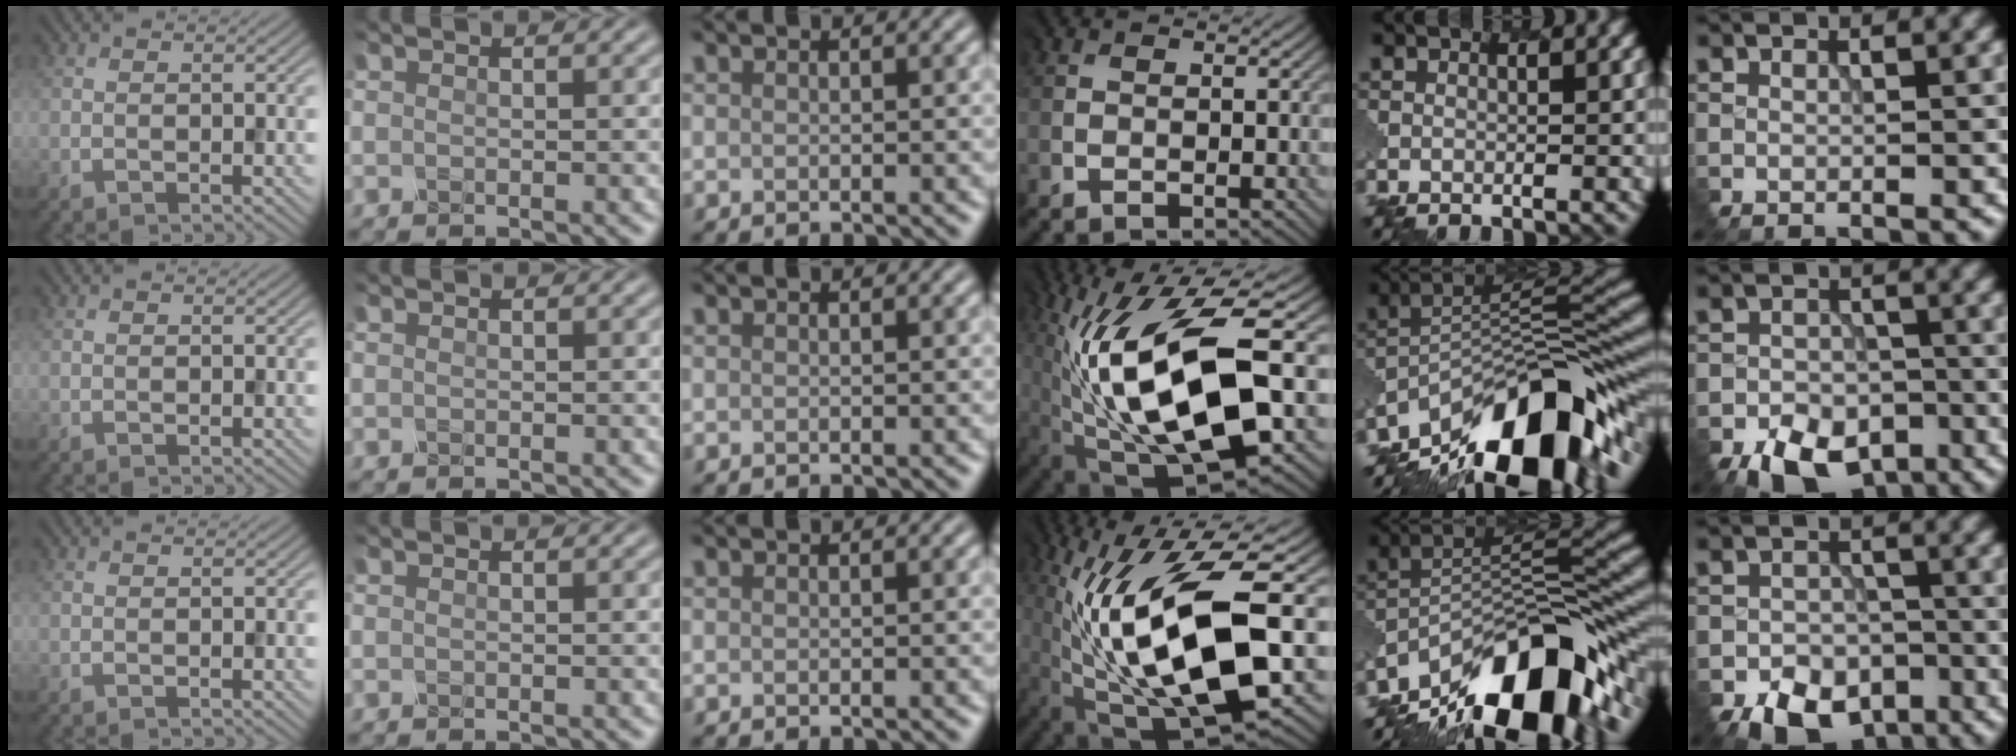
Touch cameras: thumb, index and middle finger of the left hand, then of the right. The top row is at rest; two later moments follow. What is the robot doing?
{"motion": "disassemble", "object": "battery cover"}